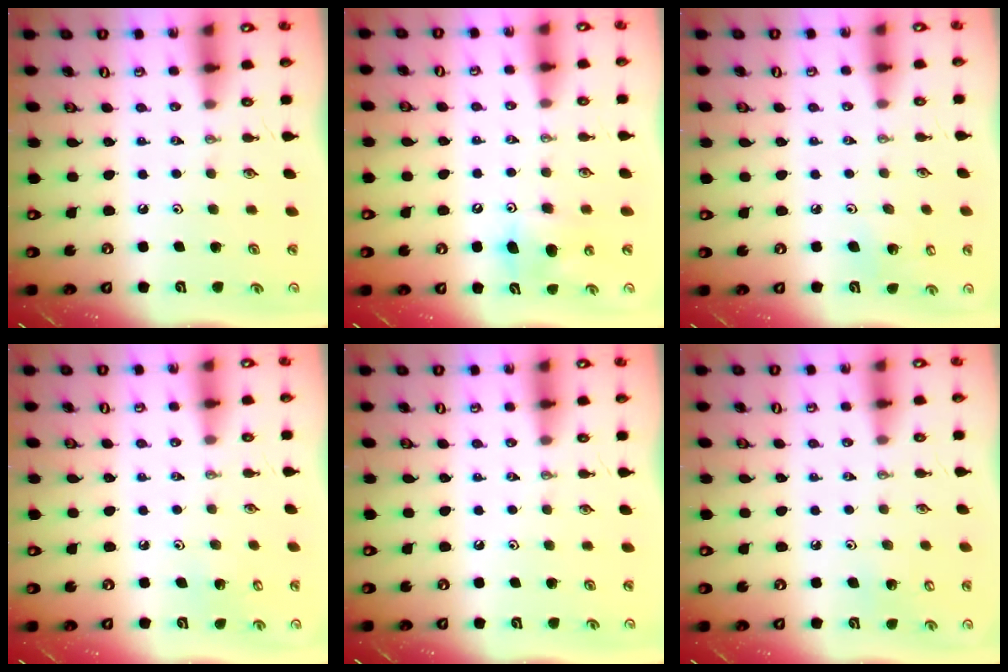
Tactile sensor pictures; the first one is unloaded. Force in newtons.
{"total": 8.8, "press": 8.7, "slide": 1.3}
{"total": 5.6, "press": 5.3, "slide": 1.6}
{"total": 4.4, "press": 4.3, "slide": 0.4}
{"total": 0.0}
{"total": 4.4, "press": 4.3, "slide": 0.8}